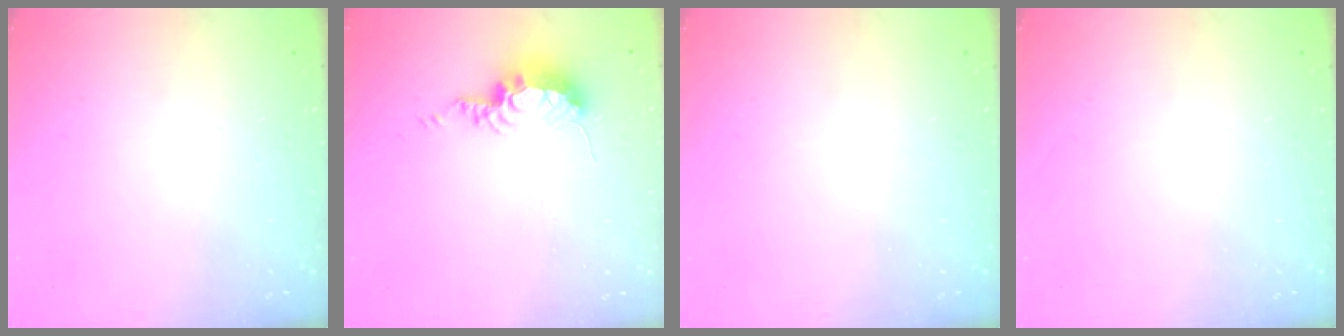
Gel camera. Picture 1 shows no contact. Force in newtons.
{"total": 8.9, "press": 8.9, "slide": 0.4}
{"total": 0.0}
{"total": 0.0}